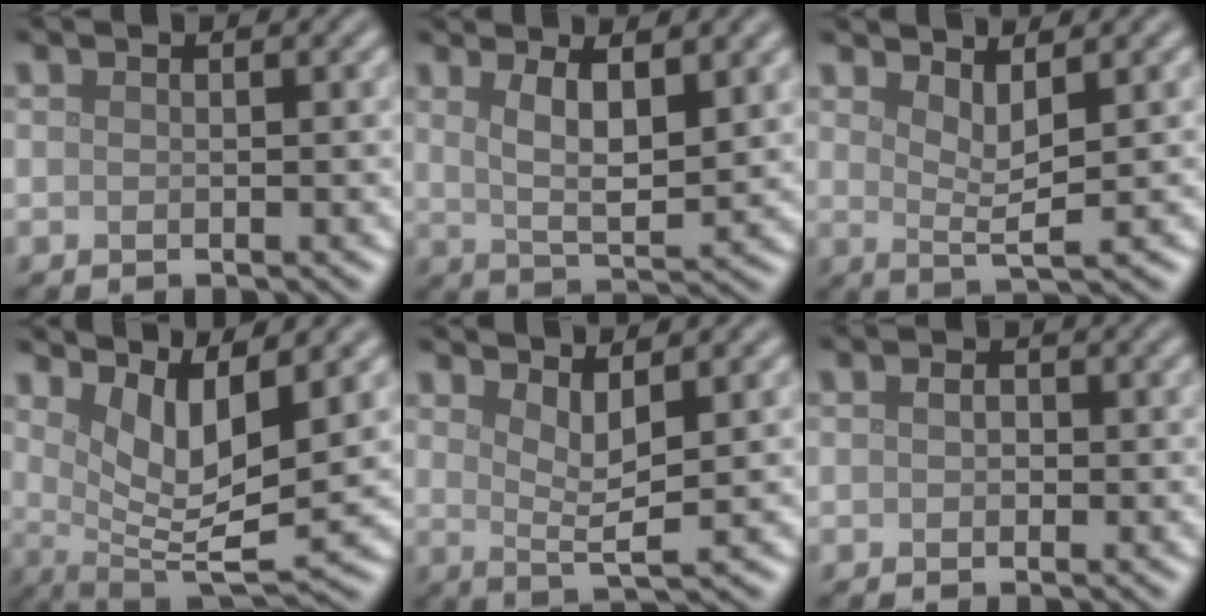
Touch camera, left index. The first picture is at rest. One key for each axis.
{"total": 5.0, "fx": 2.0, "fy": 1.5, "fz": 4.3, "tx": -0.078, "ty": -0.010, "tz": 0.038}
{"total": 2.7, "fx": 1.3, "fy": 0.5, "fz": 2.4, "tx": -0.044, "ty": -0.010, "tz": 0.026}
{"total": 6.2, "fx": 2.7, "fy": 1.7, "fz": 5.4, "tx": -0.096, "ty": -0.008, "tz": 0.052}
{"total": 3.0, "fx": 1.3, "fy": 0.6, "fz": 2.7, "tx": -0.052, "ty": -0.011, "tz": 0.026}
{"total": 1.7, "fx": 0.3, "fy": 1.3, "fz": 1.0, "tx": -0.004, "ty": 0.002, "tz": -0.012}